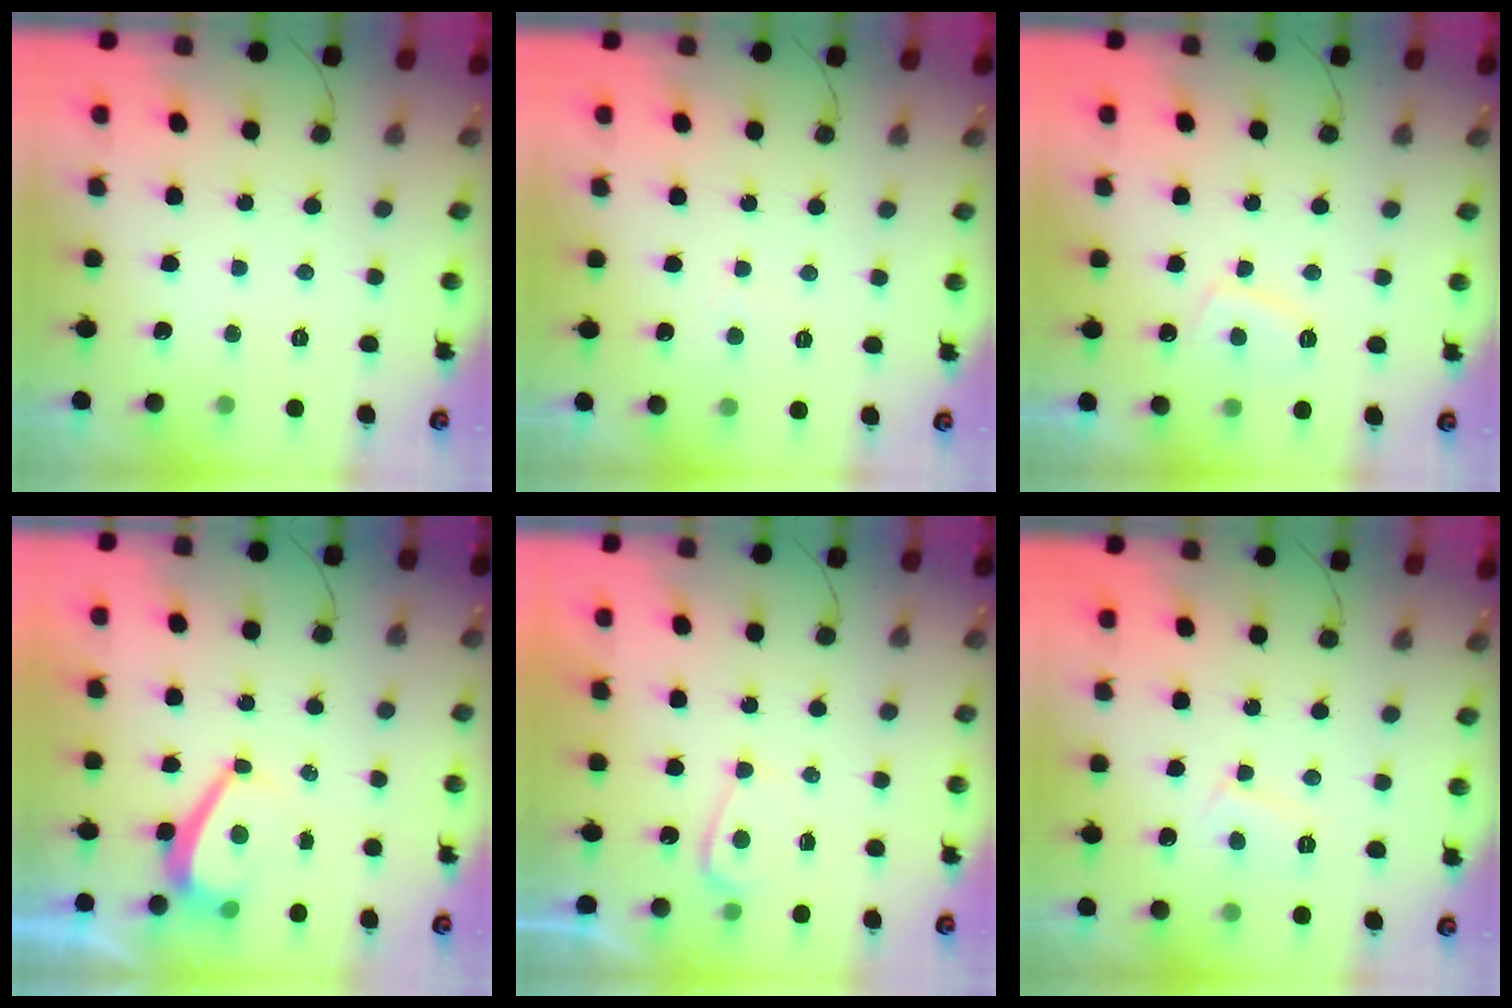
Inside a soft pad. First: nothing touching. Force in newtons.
{"total": 2.1, "press": 2.1, "slide": 0.3}
{"total": 4.6, "press": 4.5, "slide": 0.9}
{"total": 3.0, "press": 2.9, "slide": 0.6}
{"total": 3.3, "press": 3.2, "slide": 0.5}
{"total": 5.0, "press": 4.9, "slide": 0.5}